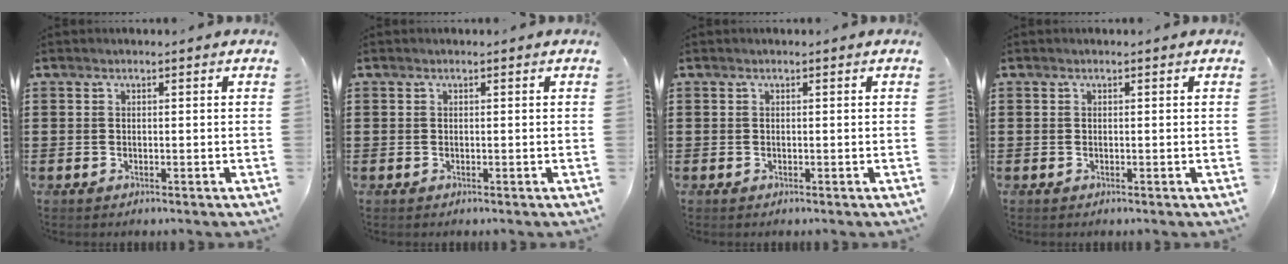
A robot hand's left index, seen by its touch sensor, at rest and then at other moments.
{"total": 0.0}
{"total": 0.0}
{"total": 0.0}